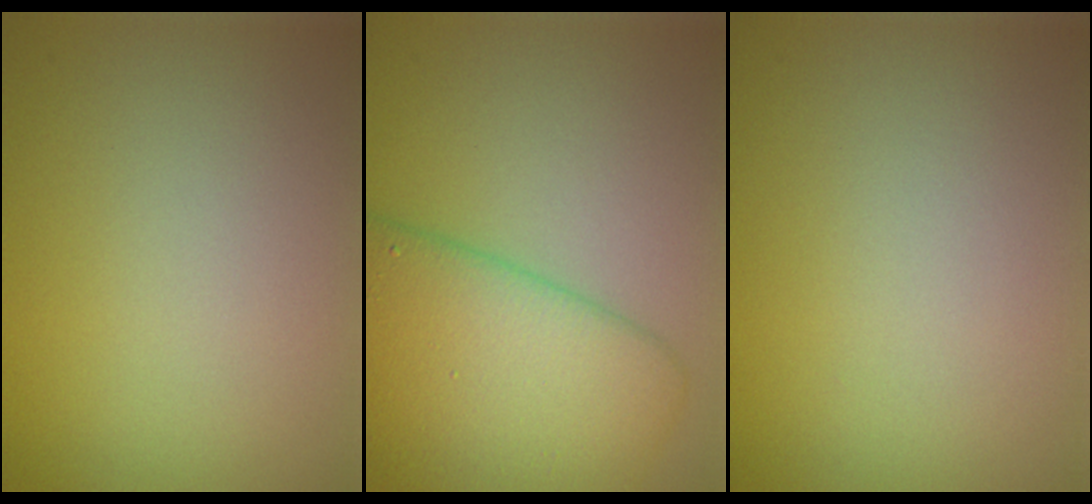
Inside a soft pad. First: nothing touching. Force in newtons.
{"total": 7.9, "press": 7.9, "slide": 0.2}
{"total": 0.0}